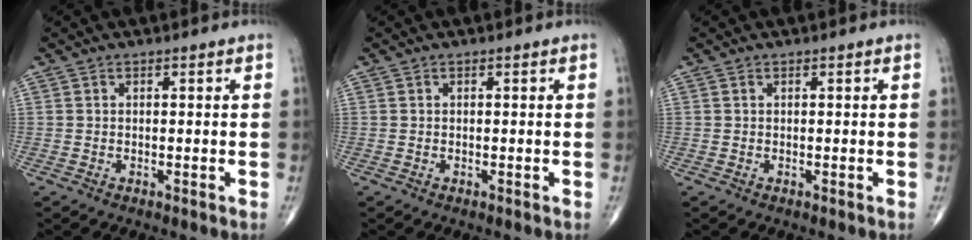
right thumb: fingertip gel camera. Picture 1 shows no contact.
{"total": 0.0}
{"total": 0.0}